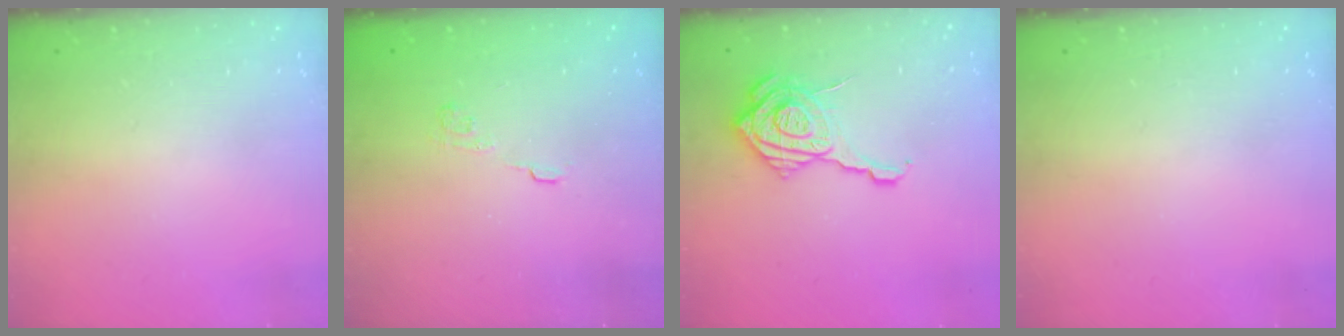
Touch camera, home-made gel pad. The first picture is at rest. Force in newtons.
{"total": 2.9, "press": 2.5, "slide": 1.4}
{"total": 16.6, "press": 16.6, "slide": 1.5}
{"total": 0.0}